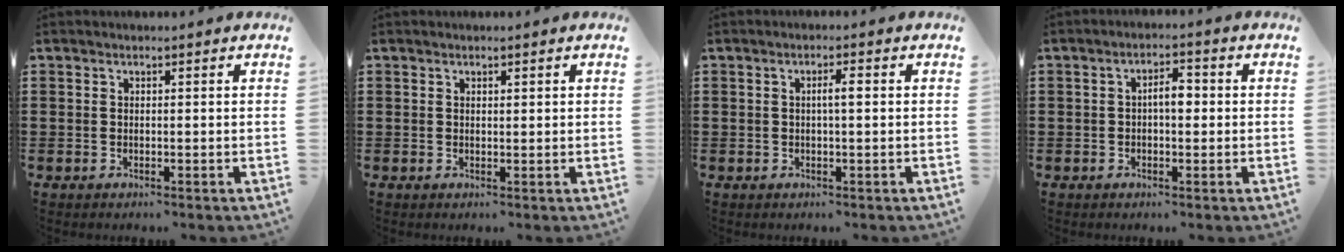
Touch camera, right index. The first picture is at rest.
{"total": 0.5, "force": [0.3, 0.2, 0.3], "torque": [-0.006, 0.002, 0.006]}
{"total": 2.1, "force": [0.0, 0.3, 2.1], "torque": [-0.039, 0.001, -0.001]}
{"total": 3.5, "force": [0.0, 1.4, 3.2], "torque": [-0.054, 0.005, -0.006]}